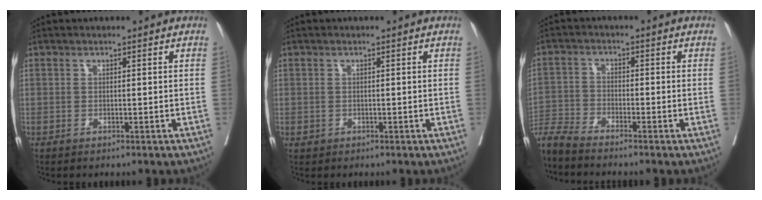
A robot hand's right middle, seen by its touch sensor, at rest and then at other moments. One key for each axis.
{"total": 0.7, "fx": -0.2, "fy": 0.6, "fz": 0.2, "tx": -0.003, "ty": 0.001, "tz": -0.001}
{"total": 5.6, "fx": -5.4, "fy": -0.7, "fz": 1.2, "tx": -0.020, "ty": -0.014, "tz": -0.105}